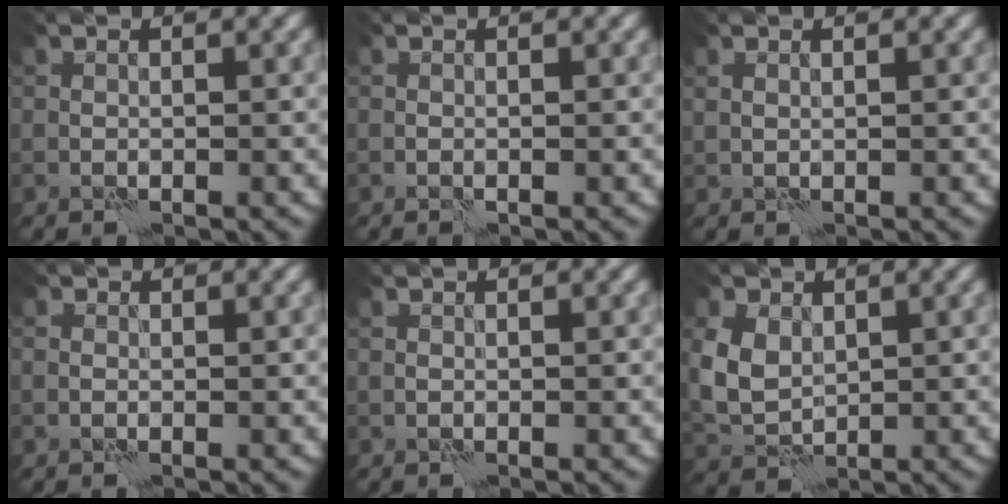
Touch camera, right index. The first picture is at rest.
{"total": 0.0}
{"total": 0.5, "force": [0.5, 0.1, 0.0], "torque": [0.001, -0.003, 0.014]}
{"total": 0.0}
{"total": 0.0}
{"total": 4.5, "force": [1.1, 3.3, 2.9], "torque": [-0.076, 0.000, 0.021]}